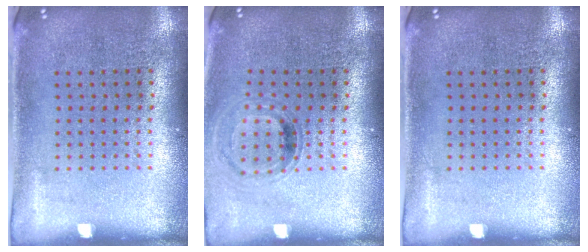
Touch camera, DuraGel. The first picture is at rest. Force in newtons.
{"total": 0.8, "press": 0.7, "slide": 0.2}
{"total": 0.0}